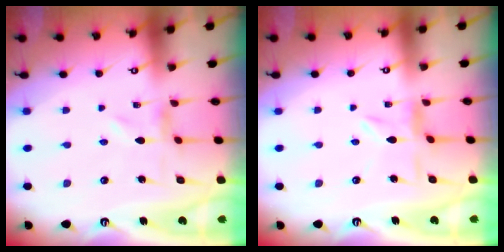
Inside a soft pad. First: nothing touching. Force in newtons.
{"total": 2.7, "press": 2.7, "slide": 0.4}